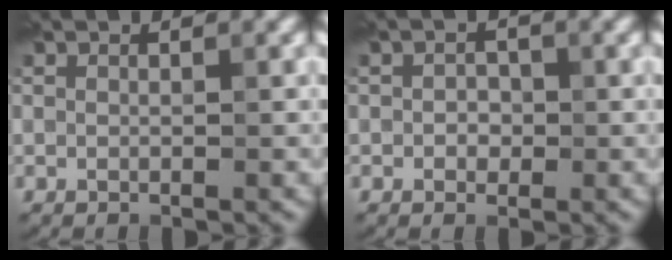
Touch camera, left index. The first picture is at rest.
{"total": 1.3, "force": [-0.1, 1.1, 0.7], "torque": [-0.007, -0.002, -0.006]}